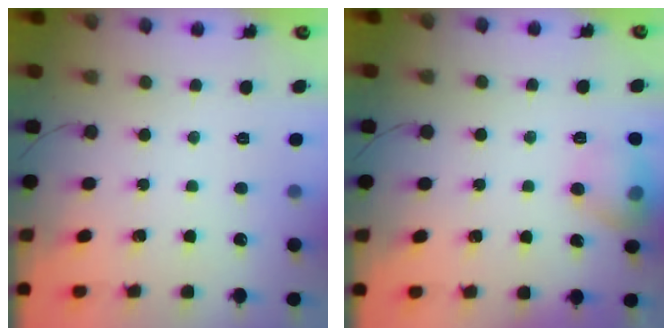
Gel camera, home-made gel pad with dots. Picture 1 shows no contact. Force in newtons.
{"total": 10.6, "press": 10.6, "slide": 0.5}